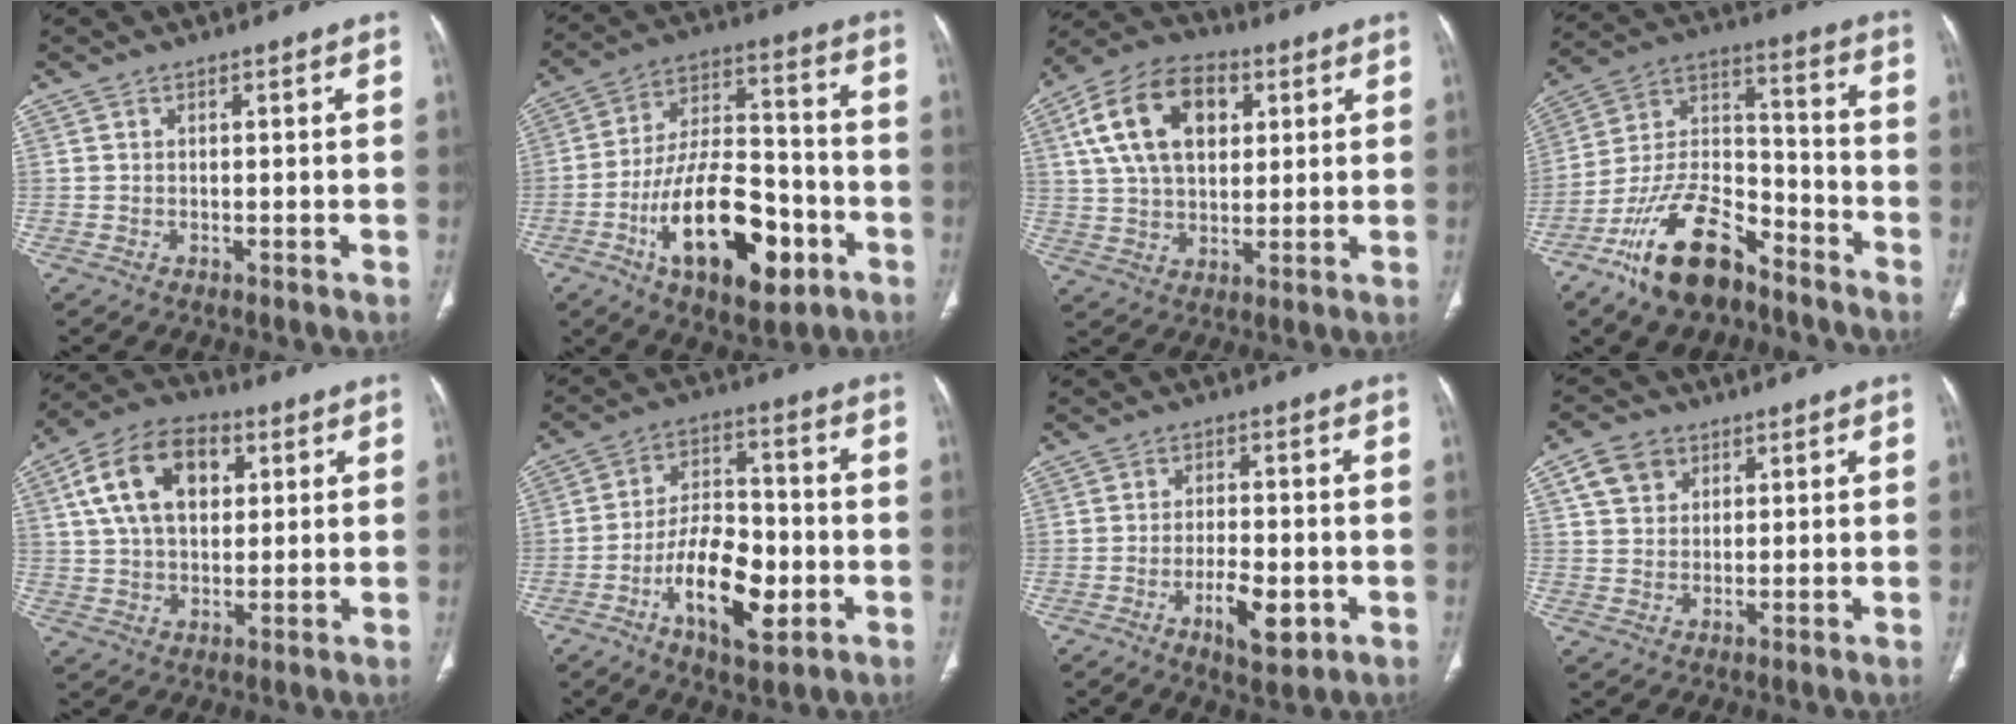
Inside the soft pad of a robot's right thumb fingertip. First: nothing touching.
{"total": 21.9, "force": [-8.7, 10.3, 17.3], "torque": [-0.266, 0.047, -0.134]}
{"total": 17.1, "force": [5.4, 10.8, 12.1], "torque": [-0.198, 0.004, 0.093]}
{"total": 18.4, "force": [-12.1, 8.6, 10.8], "torque": [-0.180, 0.084, -0.218]}
{"total": 15.4, "force": [4.8, 9.7, 10.9], "torque": [-0.175, 0.006, 0.082]}
{"total": 14.5, "force": [-5.0, 7.0, 11.7], "torque": [-0.179, 0.026, -0.083]}
{"total": 7.4, "force": [-2.7, 2.9, 6.2], "torque": [-0.098, 0.006, -0.039]}
{"total": 6.1, "force": [2.8, 4.8, 2.6], "torque": [-0.025, -0.007, 0.052]}